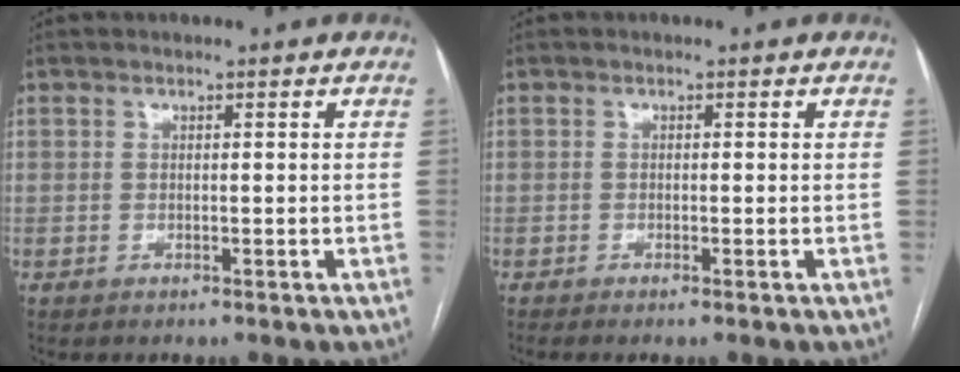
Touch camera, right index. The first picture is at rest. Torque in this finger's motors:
{"motor_torque": [-0.11, 0.01, 0.00, 0.01]}